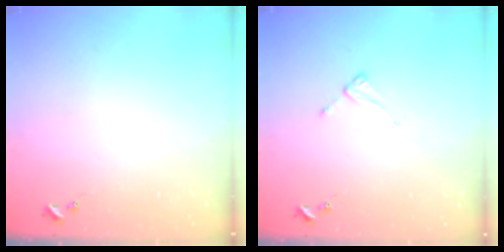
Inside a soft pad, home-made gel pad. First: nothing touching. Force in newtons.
{"total": 2.0, "press": 2.0, "slide": 0.3}